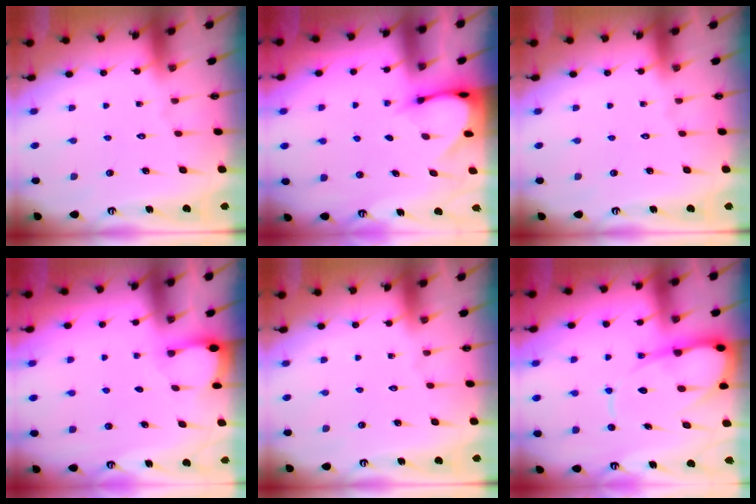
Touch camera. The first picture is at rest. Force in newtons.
{"total": 3.1, "press": 3.1, "slide": 0.2}
{"total": 0.0}
{"total": 2.1, "press": 2.1, "slide": 0.3}
{"total": 0.0}
{"total": 12.3, "press": 12.2, "slide": 1.3}